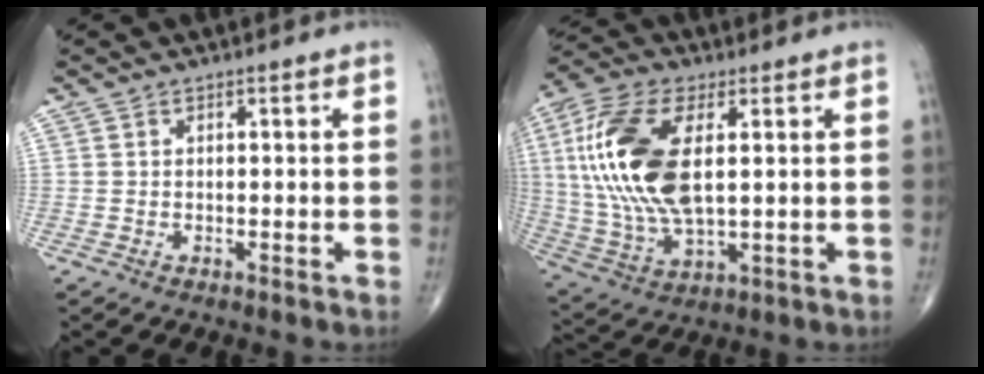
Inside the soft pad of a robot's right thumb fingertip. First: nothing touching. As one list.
[{"total": 19.9, "force": [3.3, 9.5, 17.2], "torque": [-0.374, -0.005, 0.063]}]